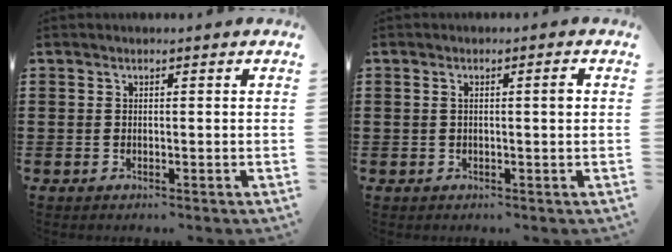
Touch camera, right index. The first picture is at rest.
{"total": 1.9, "force": [0.4, 0.2, 1.9], "torque": [-0.035, 0.001, 0.004]}